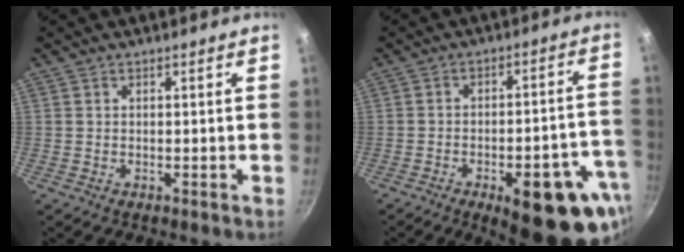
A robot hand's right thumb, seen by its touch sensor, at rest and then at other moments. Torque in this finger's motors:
{"motor_torque": [2.58, 1.74, 0.38, -0.52, 0.34]}